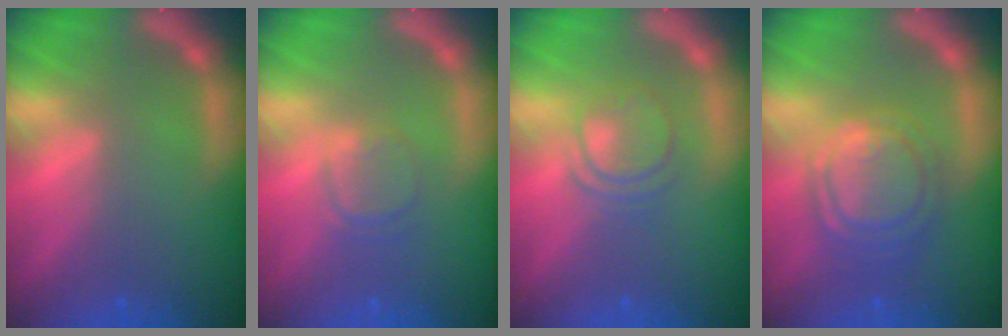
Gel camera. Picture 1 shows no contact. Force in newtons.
{"total": 2.4}
{"total": 3.5}
{"total": 7.0}